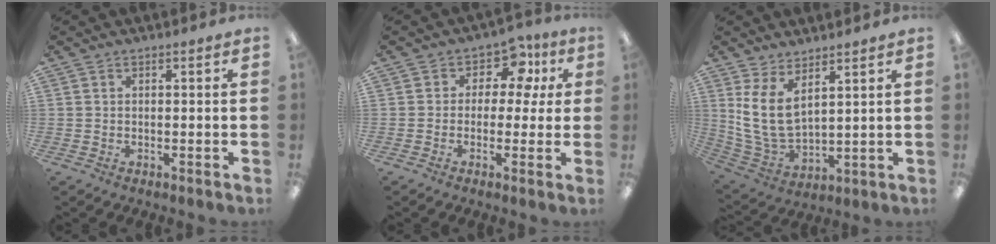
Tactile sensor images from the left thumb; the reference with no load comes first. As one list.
[{"total": 8.0, "force": [2.8, 6.0, 4.5], "torque": [-0.071, -0.007, 0.050]}, {"total": 11.2, "force": [5.2, 5.8, 8.0], "torque": [-0.187, -0.028, 0.097]}]